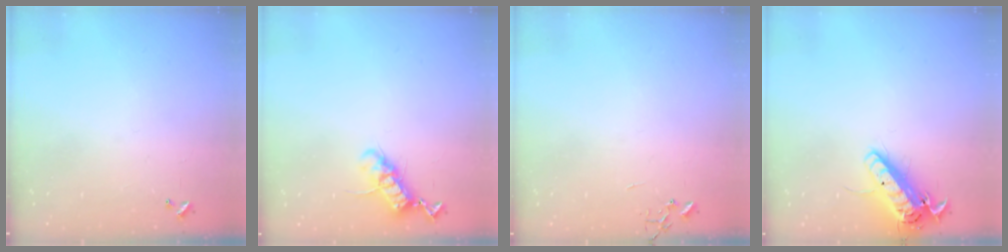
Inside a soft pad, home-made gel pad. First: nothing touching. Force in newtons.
{"total": 11.7, "press": 11.7, "slide": 0.9}
{"total": 0.0}
{"total": 15.0, "press": 14.7, "slide": 3.0}